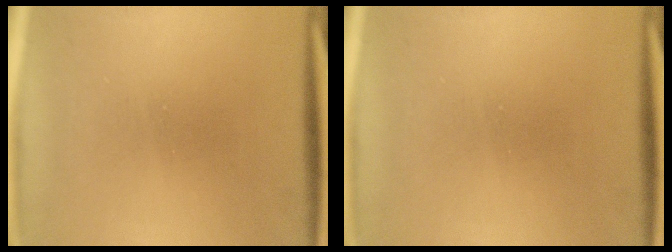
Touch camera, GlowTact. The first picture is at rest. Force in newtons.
{"total": 0.0}